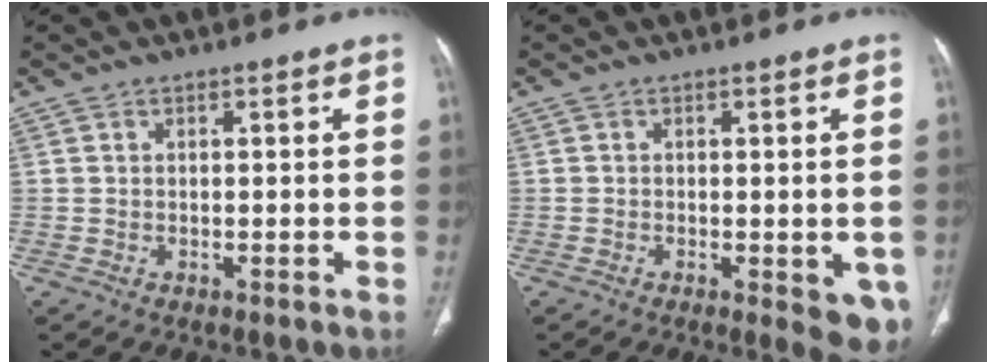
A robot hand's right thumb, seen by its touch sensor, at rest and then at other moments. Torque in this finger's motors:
{"motor_torque": [-0.12, 0.33, -0.01, -0.15, 0.01]}